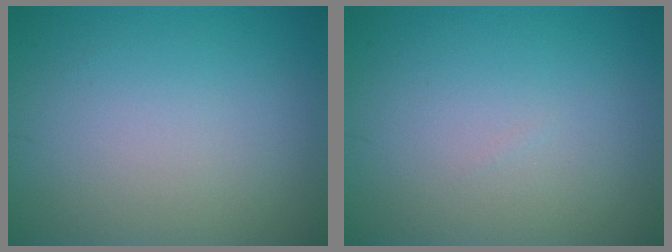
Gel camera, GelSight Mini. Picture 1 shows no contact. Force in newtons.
{"total": 0.0}